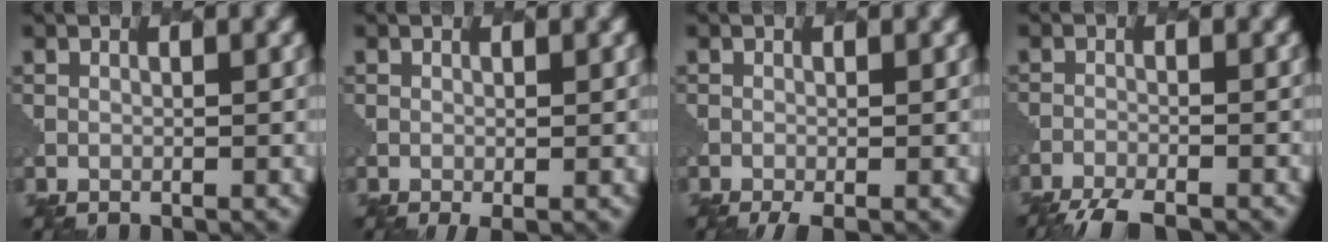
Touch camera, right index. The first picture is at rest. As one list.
[{"total": 1.4, "force": [-0.5, 0.3, 1.2], "torque": [-0.019, -0.002, -0.008]}, {"total": 1.9, "force": [-1.3, 0.3, 1.4], "torque": [-0.021, 0.001, -0.023]}, {"total": 5.7, "force": [-5.3, 0.8, 1.7], "torque": [-0.038, -0.017, -0.087]}]